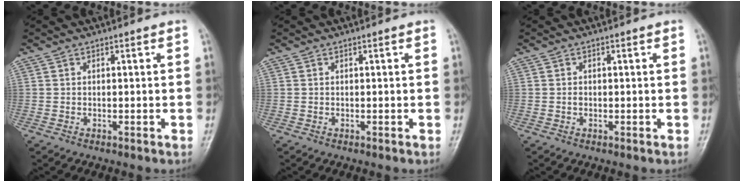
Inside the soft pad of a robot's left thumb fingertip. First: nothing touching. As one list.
[{"total": 0.0}, {"total": 0.5, "force": [-0.1, 0.4, 0.3], "torque": [-0.003, 0.001, -0.003]}]